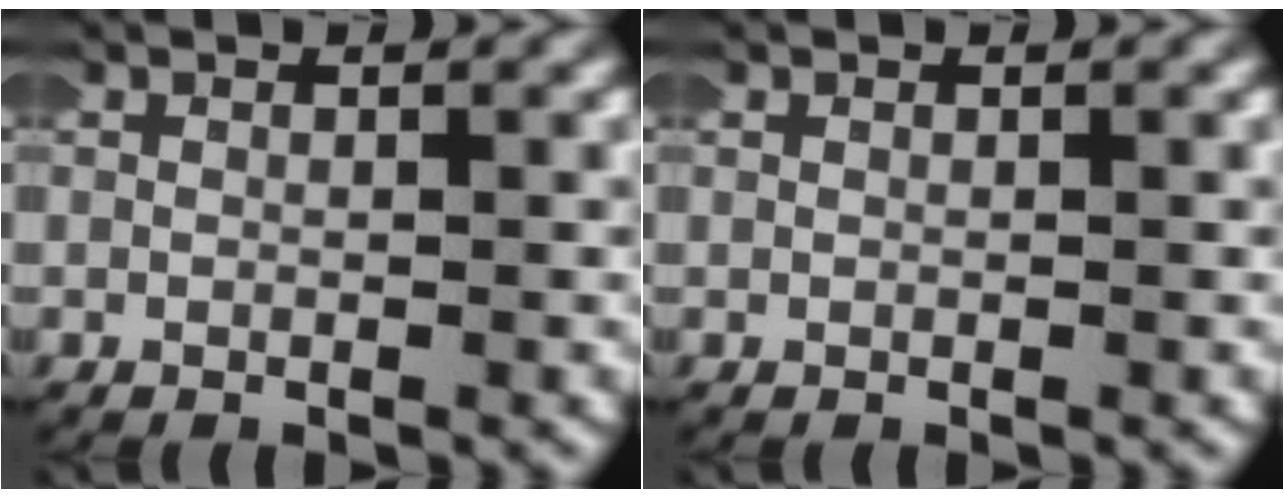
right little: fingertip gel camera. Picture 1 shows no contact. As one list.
[{"total": 0.0}]